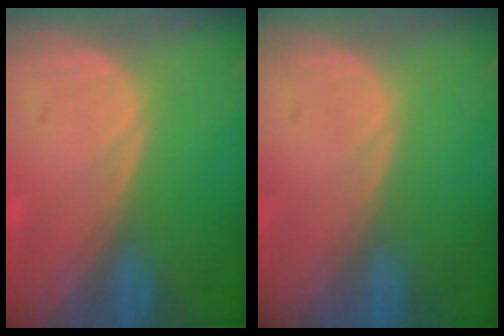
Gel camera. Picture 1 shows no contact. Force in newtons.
{"total": 0.0}